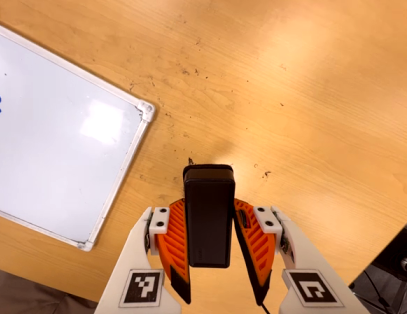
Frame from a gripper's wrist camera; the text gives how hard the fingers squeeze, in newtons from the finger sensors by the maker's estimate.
{"total": 5.1, "left": 4.2, "right": 6.0}